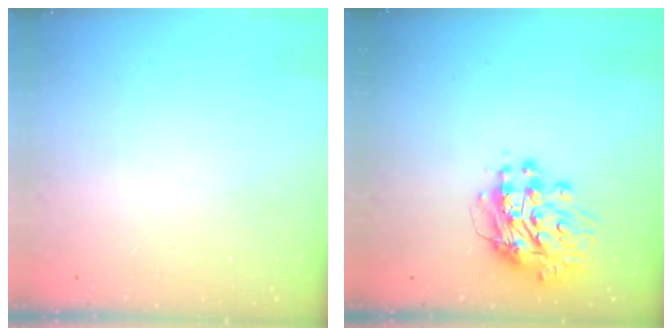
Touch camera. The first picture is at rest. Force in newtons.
{"total": 12.5, "press": 12.4, "slide": 1.2}